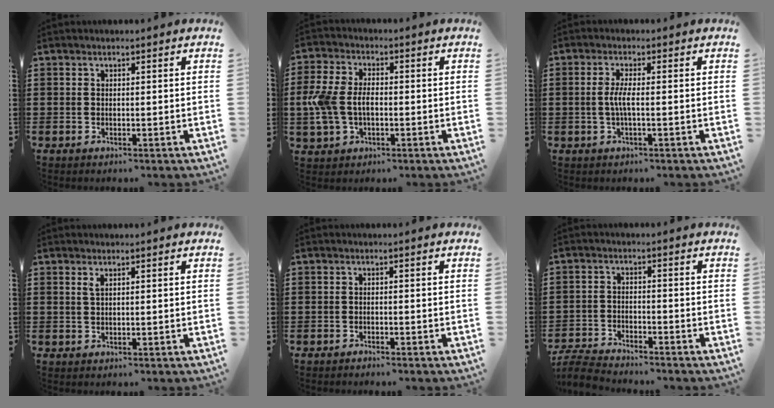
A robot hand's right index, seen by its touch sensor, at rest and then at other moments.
{"total": 6.6, "force": [-0.9, 4.2, 5.0], "torque": [-0.144, -0.006, -0.030]}
{"total": 3.1, "force": [-0.5, 0.3, 3.1], "torque": [-0.071, -0.007, -0.015]}
{"total": 0.9, "force": [0.5, 0.2, 0.8], "torque": [-0.017, 0.002, 0.008]}
{"total": 0.9, "force": [-0.8, 0.1, 0.0], "torque": [-0.003, 0.000, -0.017]}
{"total": 4.5, "force": [-4.4, 0.4, 0.8], "torque": [-0.034, -0.005, -0.095]}